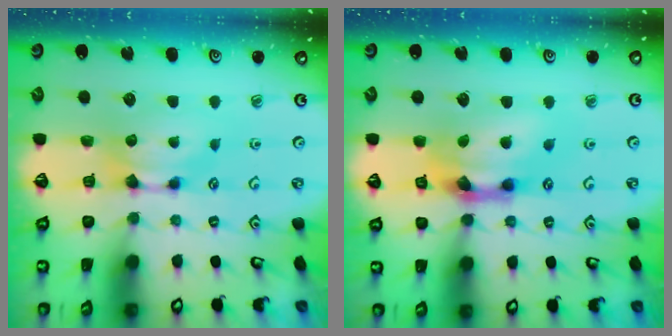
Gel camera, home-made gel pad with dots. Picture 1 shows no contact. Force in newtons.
{"total": 6.4, "press": 5.9, "slide": 2.4}